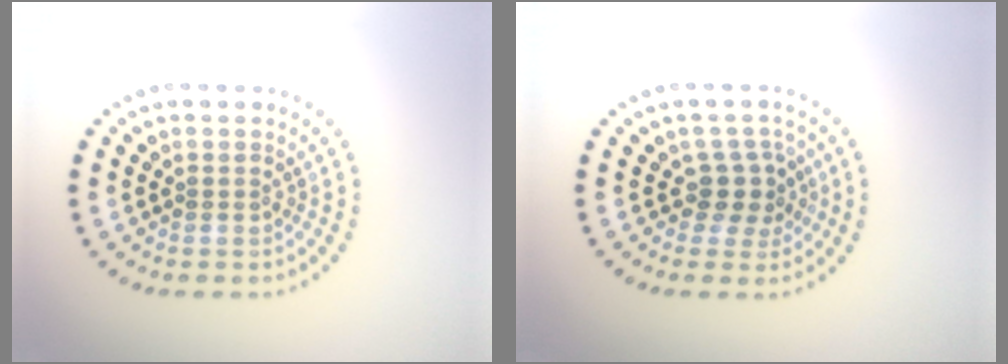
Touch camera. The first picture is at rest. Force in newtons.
{"total": 2.6, "press": 2.0, "slide": 1.6}